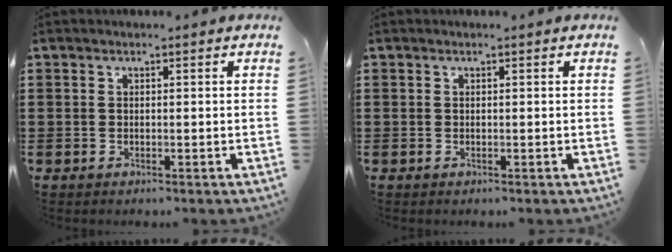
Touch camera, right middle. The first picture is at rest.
{"total": 0.0}